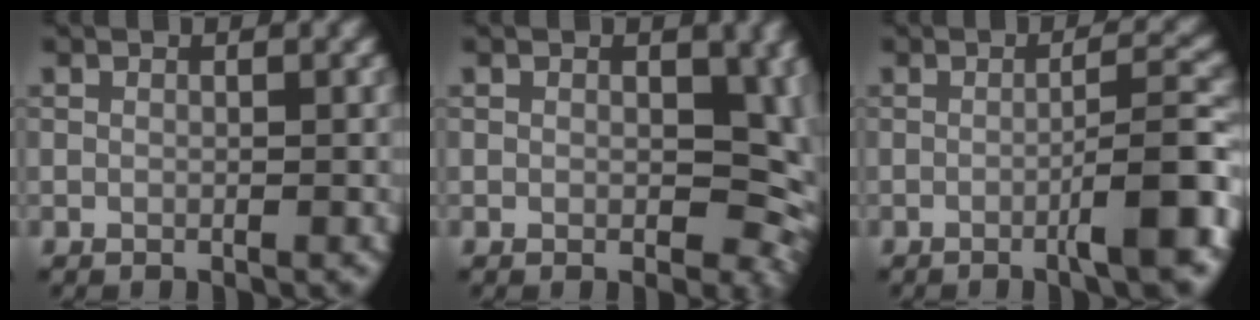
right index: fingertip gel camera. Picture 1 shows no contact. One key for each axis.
{"total": 8.1, "fx": 0.4, "fy": 5.3, "fz": 6.2, "tx": -0.048, "ty": -0.007, "tz": 0.005}
{"total": 5.6, "fx": -2.0, "fy": 0.7, "fz": 5.2, "tx": -0.068, "ty": 0.015, "tz": -0.041}